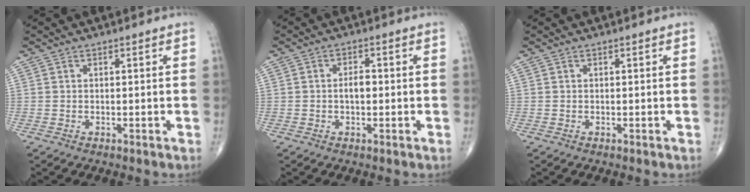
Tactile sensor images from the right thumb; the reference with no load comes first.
{"total": 2.6, "force": [-0.3, 1.4, 2.2], "torque": [-0.035, 0.005, -0.007]}
{"total": 0.0}